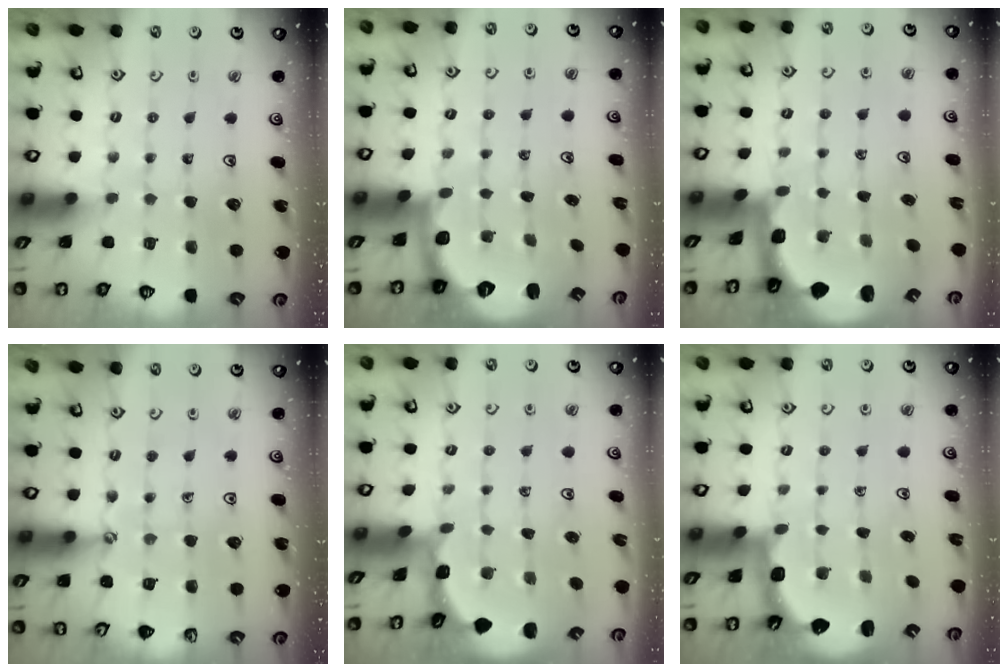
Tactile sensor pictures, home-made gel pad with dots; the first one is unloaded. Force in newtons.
{"total": 2.7, "press": 1.6, "slide": 2.1}
{"total": 2.3, "press": 2.0, "slide": 1.0}
{"total": 1.9, "press": 1.9, "slide": 0.2}
{"total": 1.1, "press": 1.1, "slide": 0.3}
{"total": 2.8, "press": 2.2, "slide": 1.8}